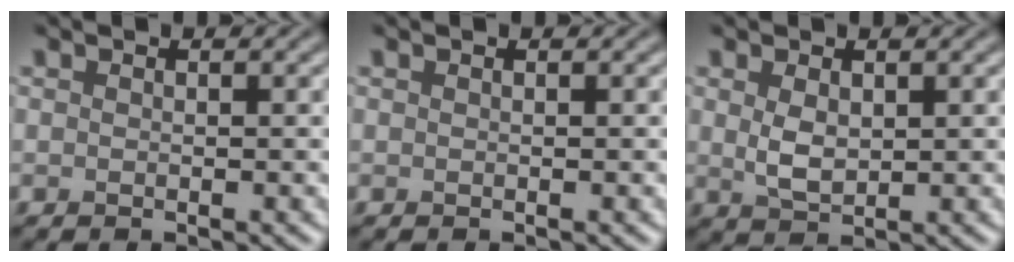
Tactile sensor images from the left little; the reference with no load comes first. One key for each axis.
{"total": 0.0}
{"total": 2.5, "fx": 0.5, "fy": 1.5, "fz": 1.9, "tx": -0.046, "ty": -0.003, "tz": 0.015}